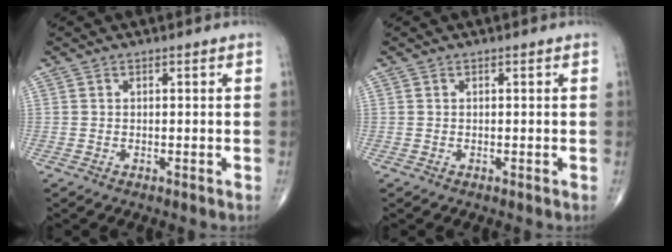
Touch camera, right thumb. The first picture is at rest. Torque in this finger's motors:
{"motor_torque": [-0.15, 0.15, -0.05, -0.05, 0.00]}